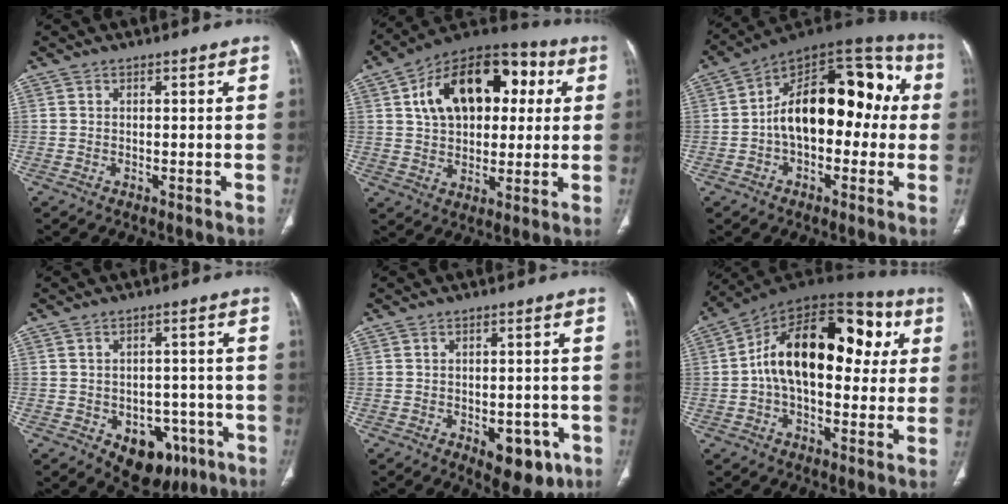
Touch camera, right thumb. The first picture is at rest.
{"total": 21.3, "force": [5.4, 13.4, 15.6], "torque": [-0.210, 0.021, 0.079]}
{"total": 21.1, "force": [0.5, 12.1, 17.3], "torque": [-0.229, 0.059, -0.004]}
{"total": 10.6, "force": [-4.8, 7.3, 6.1], "torque": [-0.041, 0.029, -0.051]}
{"total": 8.2, "force": [-3.4, 4.5, 5.9], "torque": [-0.047, 0.010, -0.031]}
{"total": 23.5, "force": [3.7, 13.6, 18.9], "torque": [-0.266, 0.039, 0.044]}